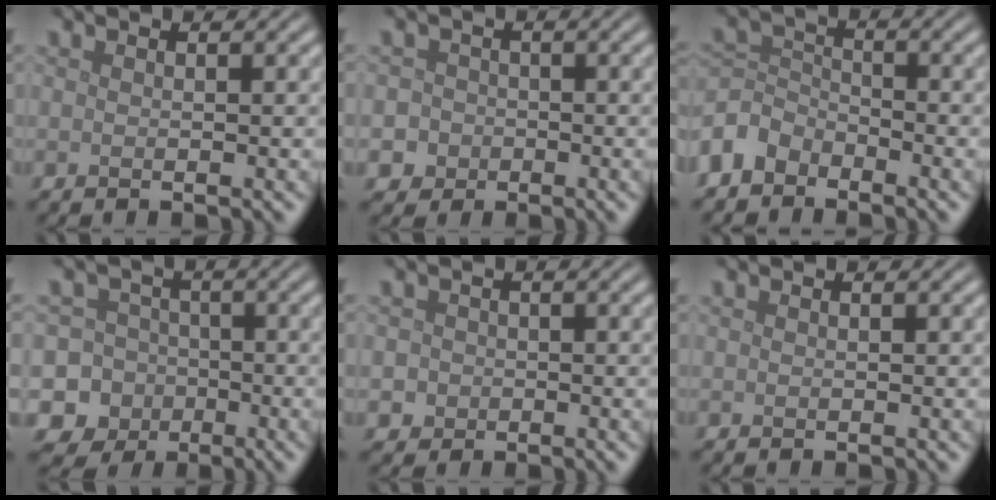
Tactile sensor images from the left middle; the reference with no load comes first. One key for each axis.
{"total": 3.8, "fx": -1.5, "fy": 3.5, "fz": 0.5, "tx": 0.015, "ty": 0.004, "tz": -0.044}
{"total": 3.5, "fx": -2.6, "fy": 2.1, "fz": 0.8, "tx": -0.017, "ty": 0.005, "tz": -0.067}
{"total": 12.1, "fx": -5.3, "fy": 10.8, "fz": 1.5, "tx": -0.048, "ty": -0.024, "tz": -0.103}
{"total": 1.8, "fx": -0.6, "fy": 1.7, "fz": 0.2, "tx": 0.009, "ty": 0.006, "tz": -0.012}
{"total": 0.0}